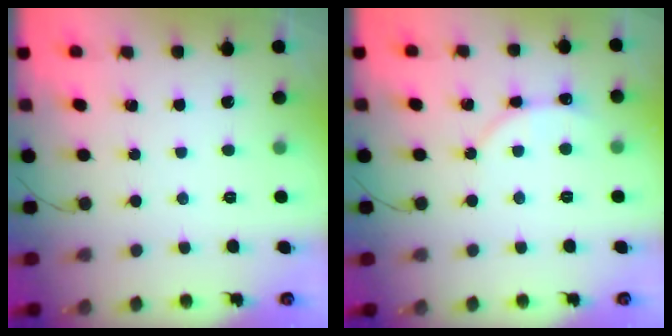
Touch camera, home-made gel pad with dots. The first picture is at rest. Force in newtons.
{"total": 4.0, "press": 3.9, "slide": 0.4}